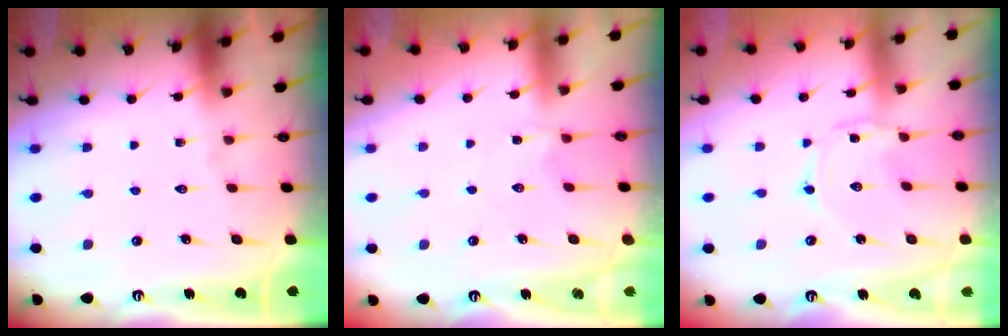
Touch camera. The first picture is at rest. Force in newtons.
{"total": 3.4, "press": 3.4, "slide": 0.5}
{"total": 0.5, "press": 0.5, "slide": 0.1}